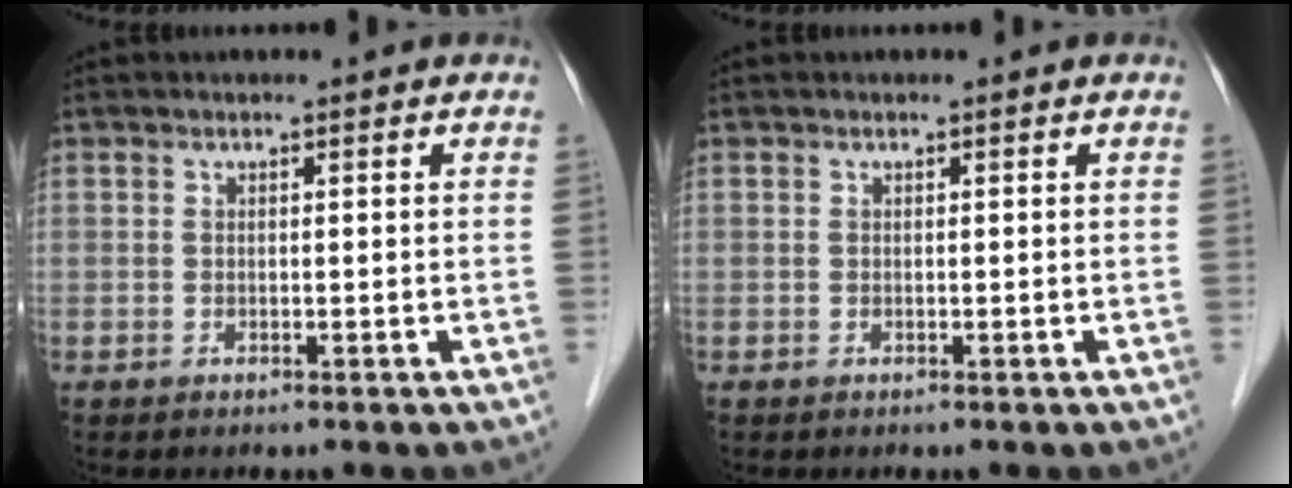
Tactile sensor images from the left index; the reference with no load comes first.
{"total": 0.0}